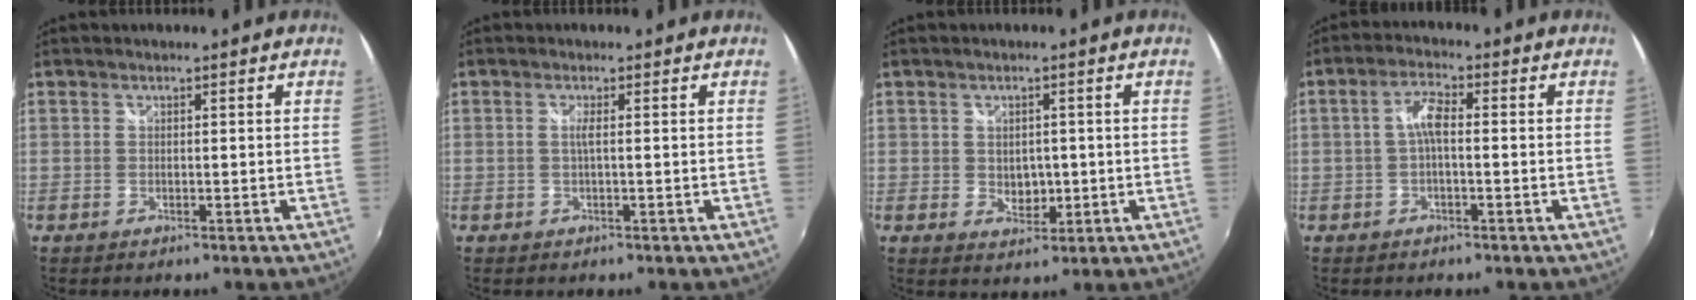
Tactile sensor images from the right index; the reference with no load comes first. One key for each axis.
{"total": 1.2, "fx": 0.0, "fy": -0.3, "fz": 1.2, "tx": -0.022, "ty": -0.001, "tz": -0.002}
{"total": 3.8, "fx": -0.2, "fy": 3.0, "fz": 2.4, "tx": -0.035, "ty": -0.004, "tz": 0.000}
{"total": 3.8, "fx": -0.4, "fy": 1.1, "fz": 3.7, "tx": -0.076, "ty": 0.012, "tz": -0.008}